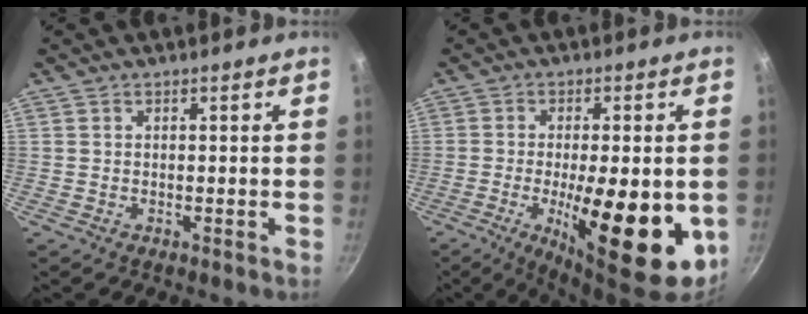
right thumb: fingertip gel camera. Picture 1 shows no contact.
{"total": 19.1, "force": [-4.3, 6.2, 17.5], "torque": [-0.247, -0.003, -0.055]}